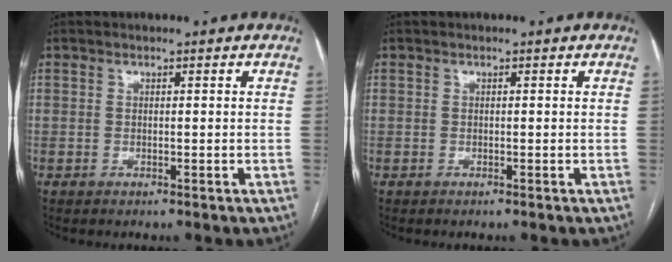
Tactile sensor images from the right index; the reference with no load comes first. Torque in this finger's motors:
{"motor_torque": [0.08, 0.04, -0.04, -0.01]}